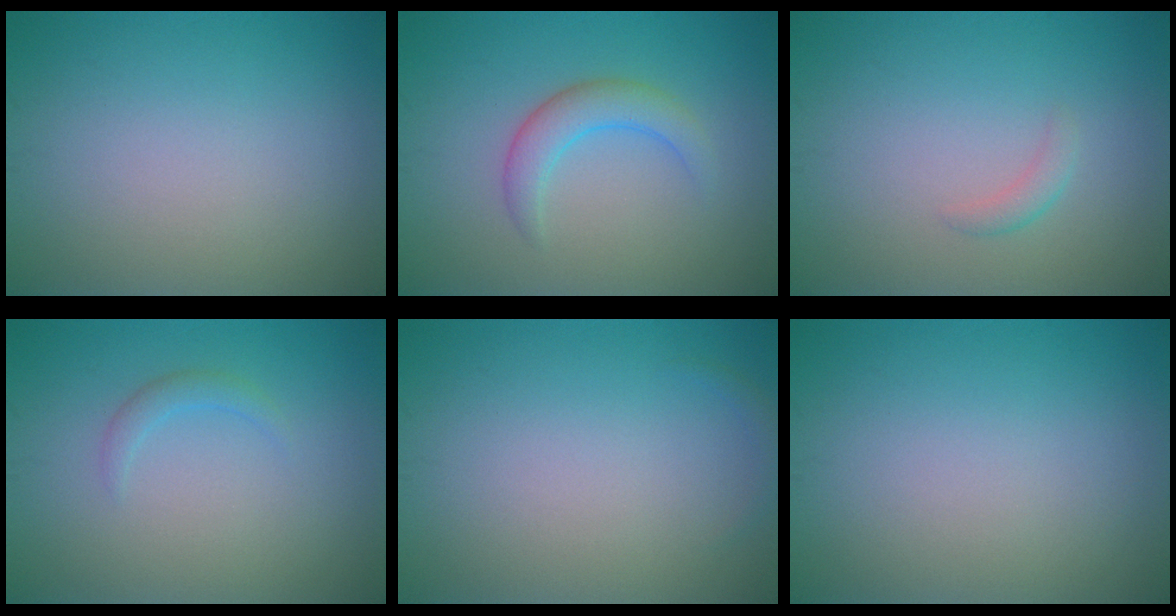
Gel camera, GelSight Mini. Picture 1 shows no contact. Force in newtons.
{"total": 2.8, "press": 2.8, "slide": 0.3}
{"total": 1.0, "press": 1.0, "slide": 0.0}
{"total": 1.2, "press": 1.2, "slide": 0.1}
{"total": 0.6, "press": 0.6, "slide": 0.1}
{"total": 0.0}